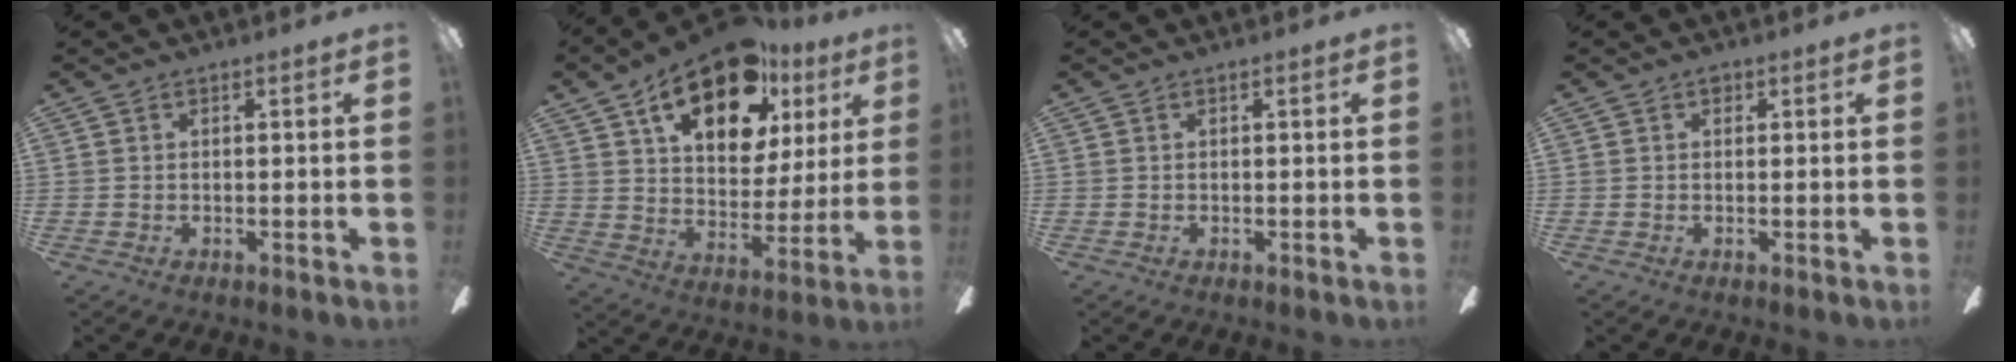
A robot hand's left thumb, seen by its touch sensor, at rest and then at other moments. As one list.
[{"total": 22.4, "force": [13.2, 11.5, 13.9], "torque": [-0.210, -0.059, 0.224]}, {"total": 0.0}, {"total": 1.1, "force": [0.6, 0.8, 0.6], "torque": [-0.004, 0.001, 0.008]}]